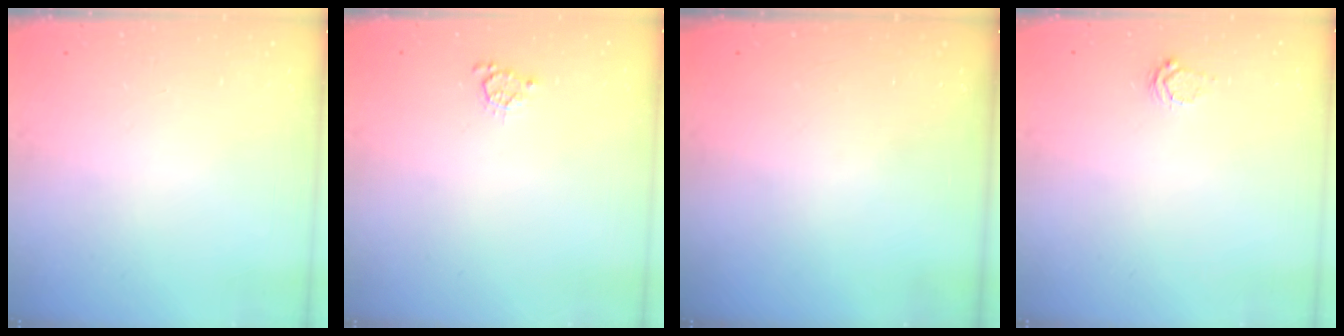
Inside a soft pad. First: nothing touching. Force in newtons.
{"total": 4.3, "press": 4.2, "slide": 0.5}
{"total": 0.0}
{"total": 2.6, "press": 2.6, "slide": 0.3}